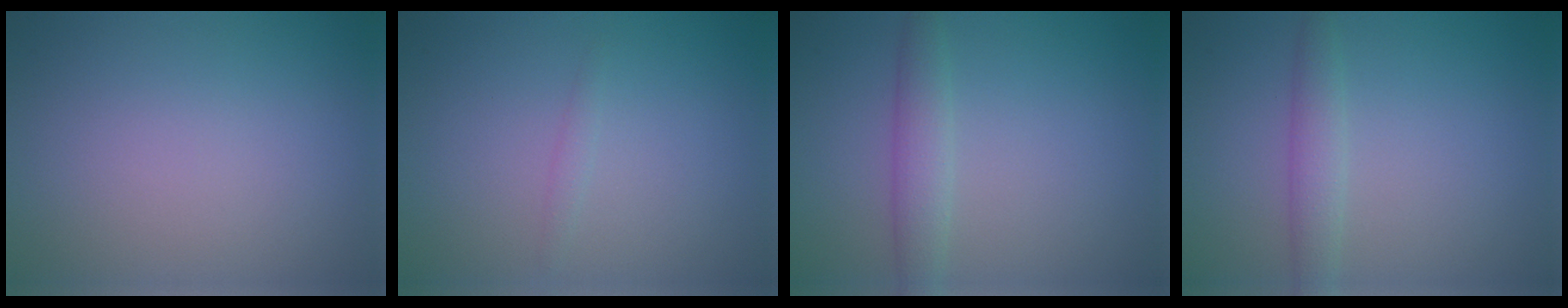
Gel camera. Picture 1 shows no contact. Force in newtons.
{"total": 0.6, "press": 0.6, "slide": 0.0}
{"total": 2.5, "press": 2.5, "slide": 0.0}
{"total": 2.1, "press": 2.1, "slide": 0.1}